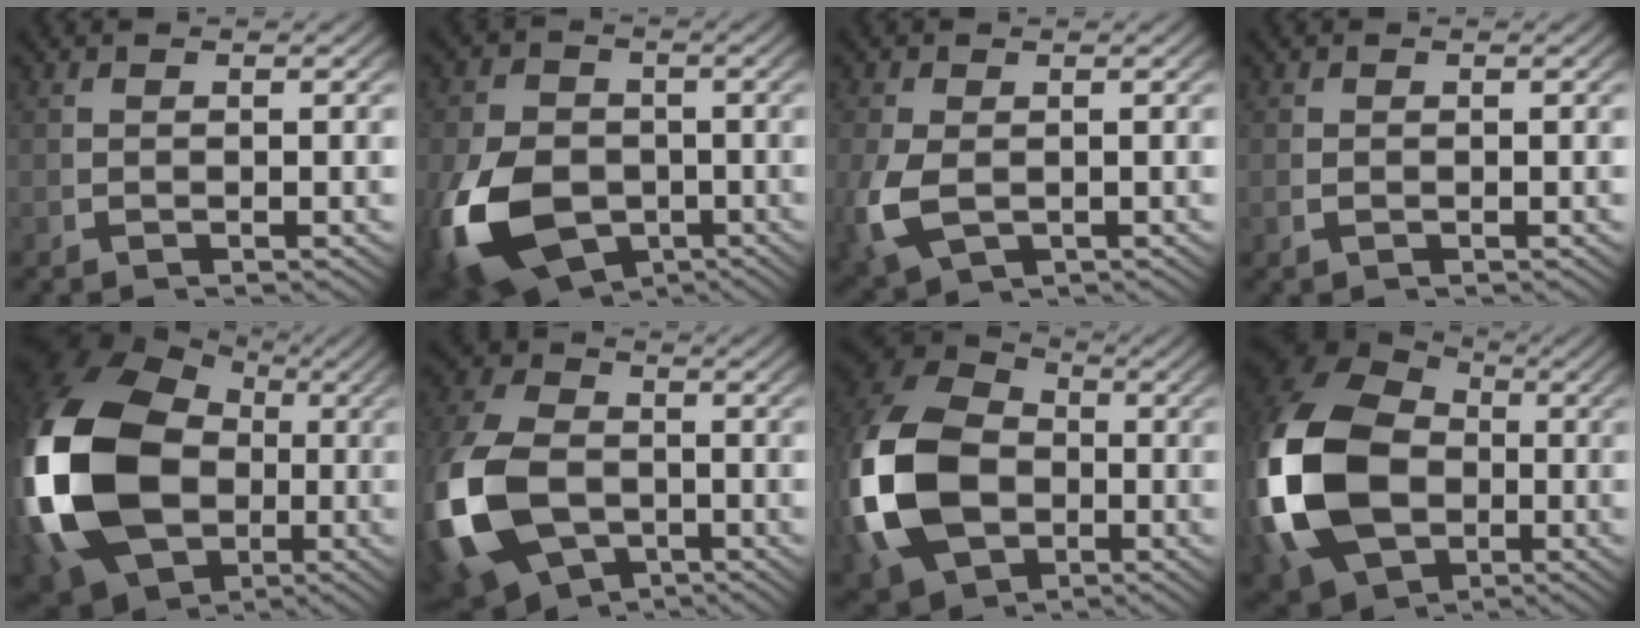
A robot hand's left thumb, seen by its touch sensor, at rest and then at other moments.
{"total": 12.6, "force": [-4.2, 9.2, 7.6], "torque": [-0.164, -0.057, -0.047]}
{"total": 5.2, "force": [-1.1, 3.8, 3.3], "torque": [-0.098, -0.032, 0.001]}
{"total": 0.6, "force": [0.0, 0.5, 0.3], "torque": [-0.013, -0.009, 0.006]}
{"total": 20.4, "force": [-0.7, 14.7, 14.1], "torque": [-0.353, -0.062, 0.017]}
{"total": 12.1, "force": [-2.8, 8.8, 7.7], "torque": [-0.191, -0.051, -0.028]}
{"total": 16.3, "force": [-1.4, 12.0, 10.9], "torque": [-0.268, -0.039, -0.003]}
{"total": 18.2, "force": [-1.2, 13.2, 12.4], "torque": [-0.308, -0.046, 0.003]}